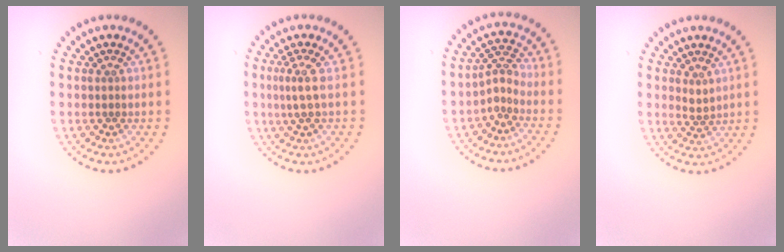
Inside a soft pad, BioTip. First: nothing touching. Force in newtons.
{"total": 2.1, "press": 1.4, "slide": 1.6}
{"total": 2.0, "press": 1.4, "slide": 1.3}
{"total": 1.0, "press": 0.8, "slide": 0.6}